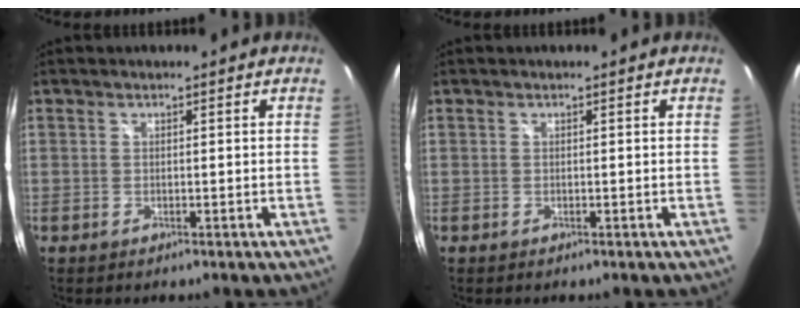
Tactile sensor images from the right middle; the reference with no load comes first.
{"total": 0.0}